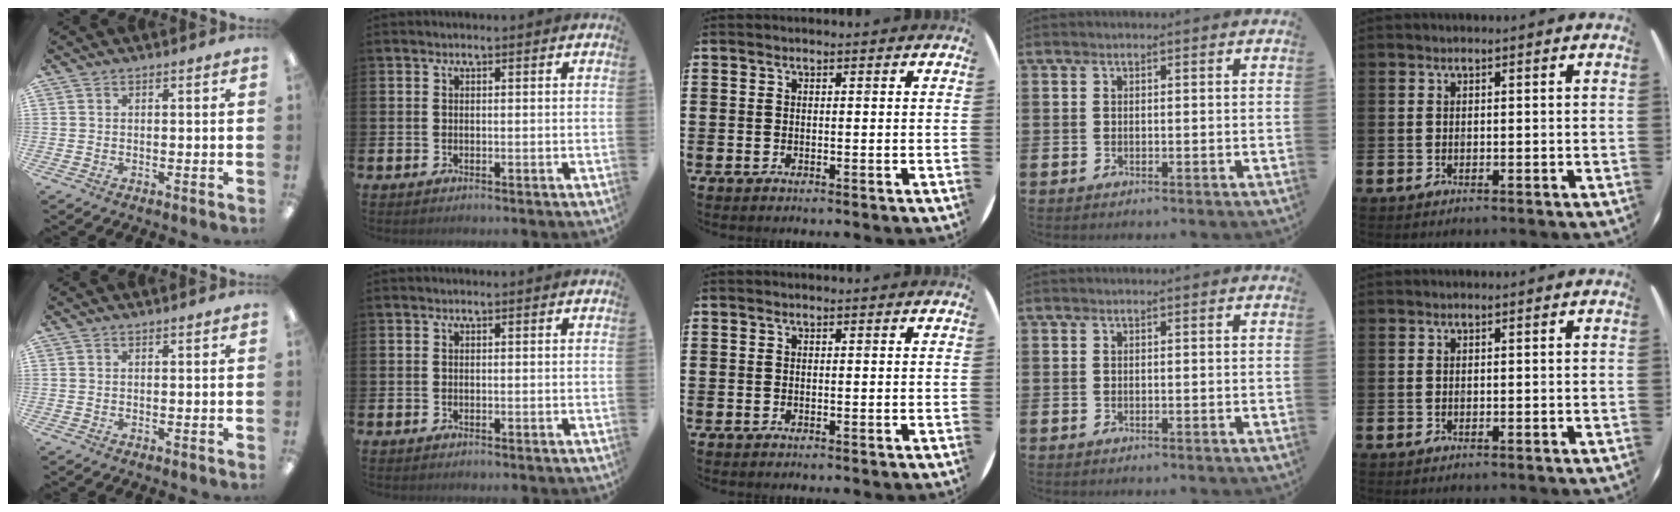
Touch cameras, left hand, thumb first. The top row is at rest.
{}